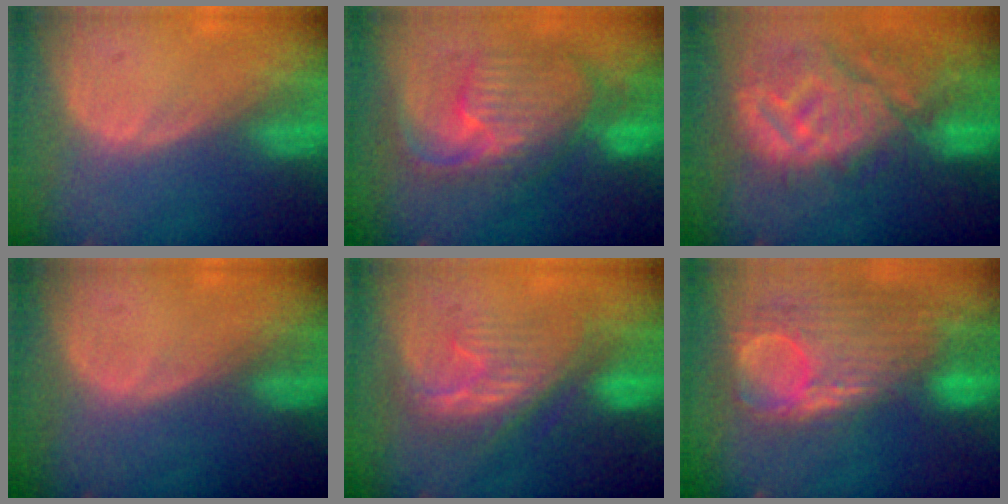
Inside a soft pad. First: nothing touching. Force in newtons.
{"total": 10.6, "press": 9.5, "slide": 4.7}
{"total": 12.6, "press": 11.1, "slide": 5.9}
{"total": 0.0}
{"total": 8.4, "press": 8.1, "slide": 1.9}
{"total": 12.6, "press": 10.6, "slide": 6.8}